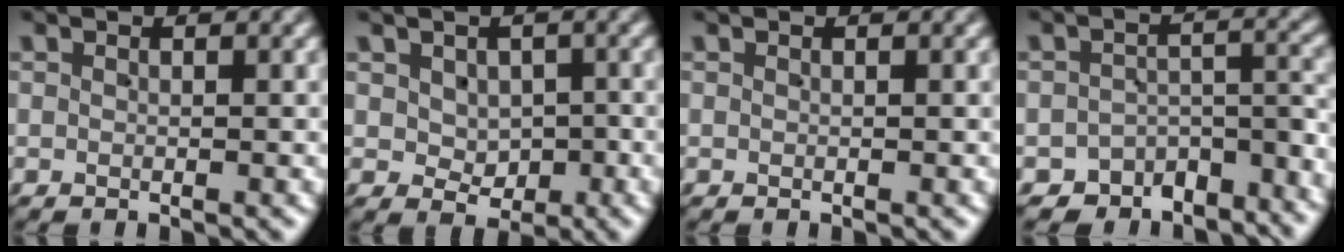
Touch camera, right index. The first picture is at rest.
{"total": 2.7, "force": [0.2, 2.4, 1.4], "torque": [-0.004, -0.015, 0.014]}
{"total": 0.0}
{"total": 9.1, "force": [-7.3, 4.7, 2.8], "torque": [-0.022, -0.012, -0.119]}